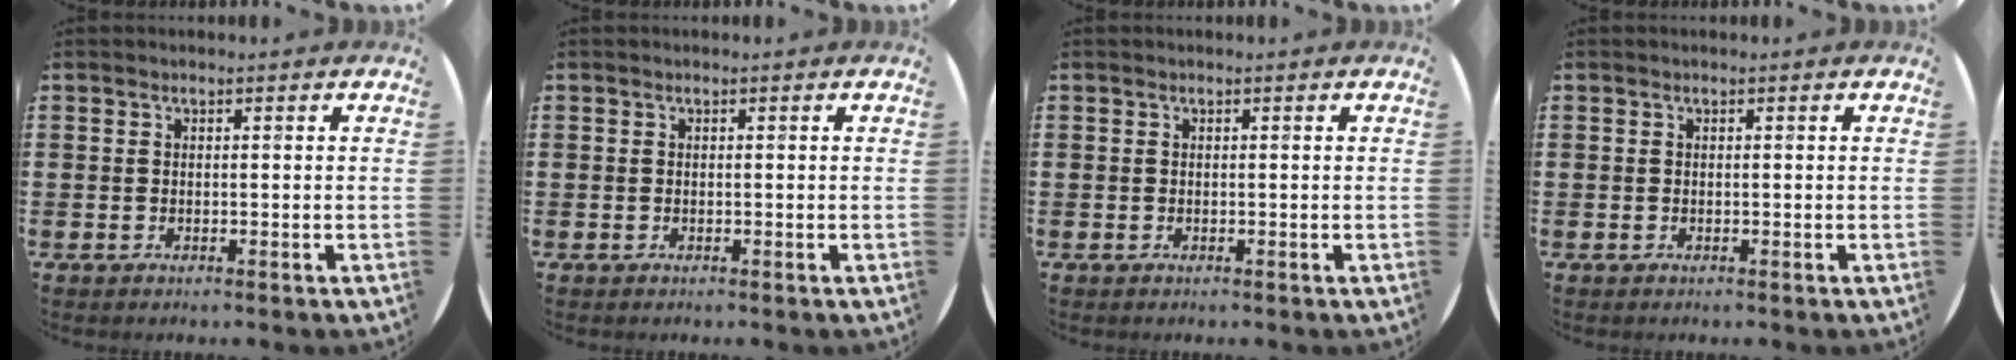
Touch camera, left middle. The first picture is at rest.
{"total": 0.0}
{"total": 0.0}
{"total": 0.0}